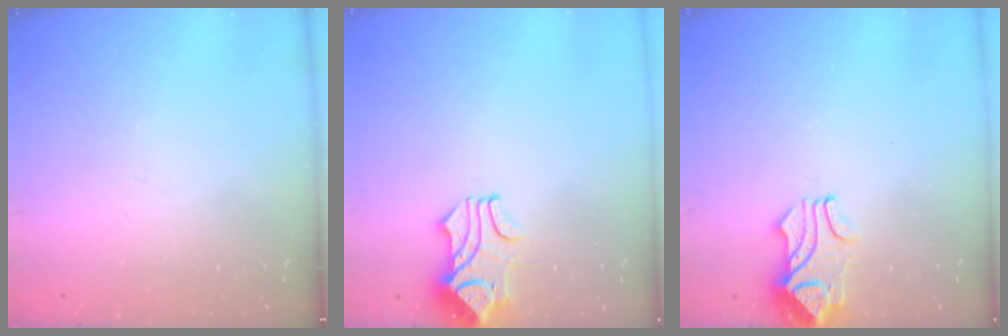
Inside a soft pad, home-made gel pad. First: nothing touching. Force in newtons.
{"total": 1.5, "press": 1.2, "slide": 1.0}
{"total": 2.1, "press": 2.0, "slide": 0.7}